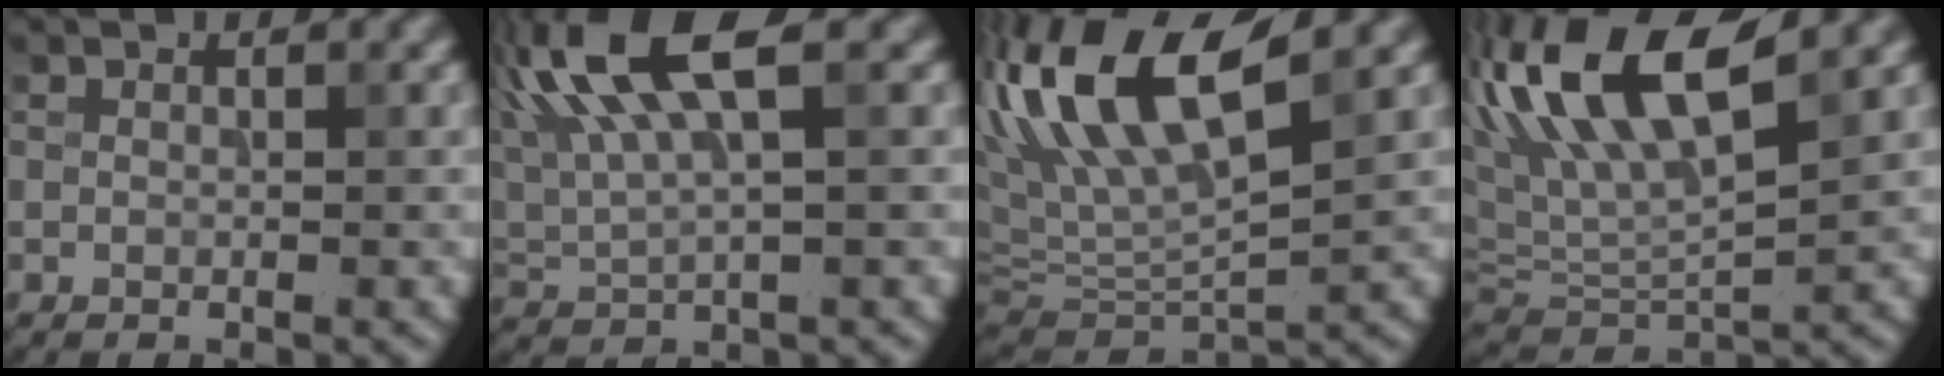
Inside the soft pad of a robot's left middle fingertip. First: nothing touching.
{"total": 8.7, "force": [3.7, 2.6, 7.5], "torque": [-0.157, 0.017, 0.067]}
{"total": 13.5, "force": [5.1, 4.1, 11.8], "torque": [-0.241, 0.022, 0.090]}
{"total": 12.6, "force": [5.2, 3.7, 10.8], "torque": [-0.214, 0.022, 0.091]}